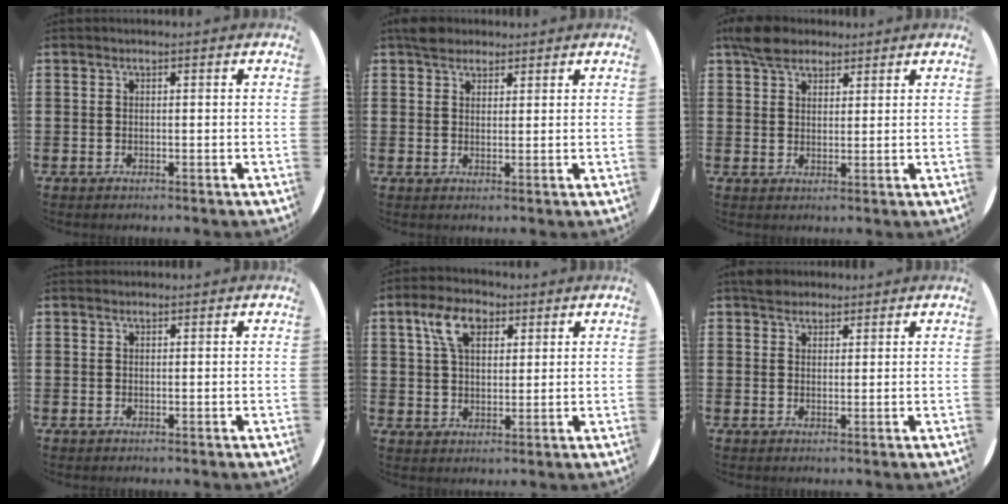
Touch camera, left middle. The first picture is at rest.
{"total": 2.8, "force": [2.4, 1.3, 0.4], "torque": [0.004, 0.002, 0.045]}
{"total": 4.8, "force": [3.9, 2.3, 1.6], "torque": [-0.035, 0.002, 0.073]}
{"total": 0.6, "force": [0.5, 0.2, -0.1], "torque": [0.009, 0.001, 0.008]}
{"total": 6.7, "force": [3.7, 3.9, 4.0], "torque": [-0.086, 0.012, 0.066]}
{"total": 2.4, "force": [2.1, 1.1, 0.1], "torque": [0.002, 0.003, 0.041]}